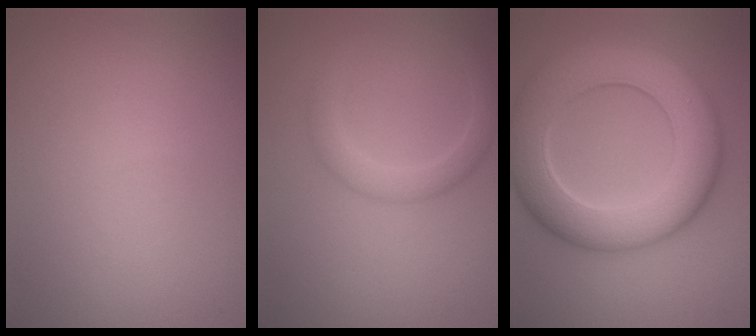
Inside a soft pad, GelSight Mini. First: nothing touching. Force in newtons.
{"total": 2.2, "press": 2.2, "slide": 0.0}
{"total": 10.2, "press": 10.2, "slide": 0.7}